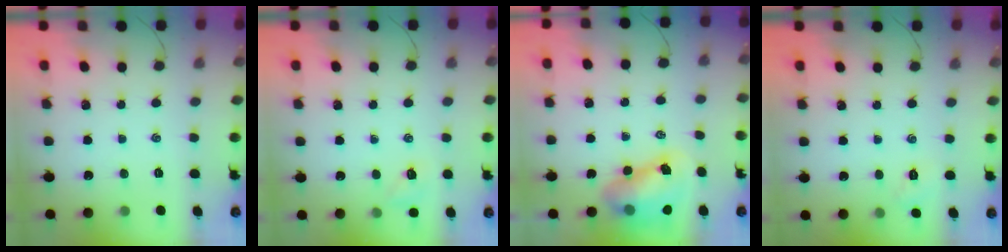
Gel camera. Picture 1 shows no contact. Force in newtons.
{"total": 5.3, "press": 5.1, "slide": 1.3}
{"total": 8.1, "press": 7.9, "slide": 2.0}
{"total": 2.5, "press": 2.4, "slide": 0.7}